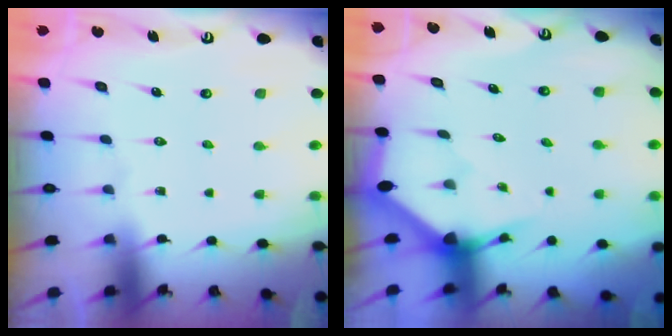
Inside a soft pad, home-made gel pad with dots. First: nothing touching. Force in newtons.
{"total": 3.2, "press": 3.2, "slide": 0.2}